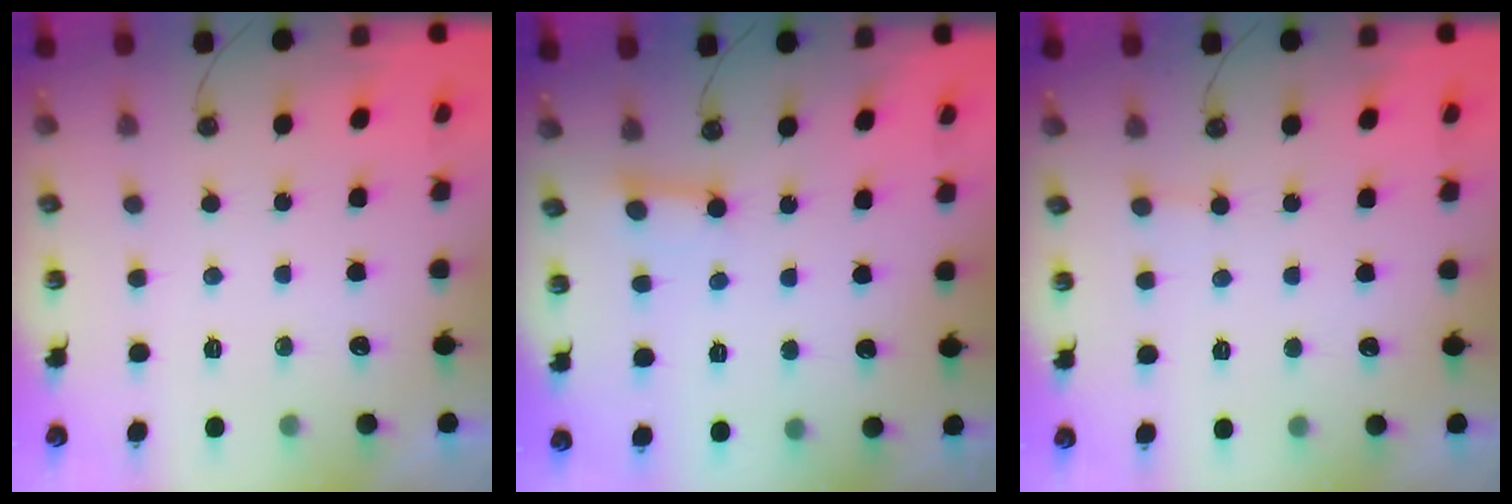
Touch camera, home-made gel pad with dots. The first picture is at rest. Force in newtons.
{"total": 3.0, "press": 3.0, "slide": 0.2}
{"total": 1.7, "press": 1.7, "slide": 0.3}